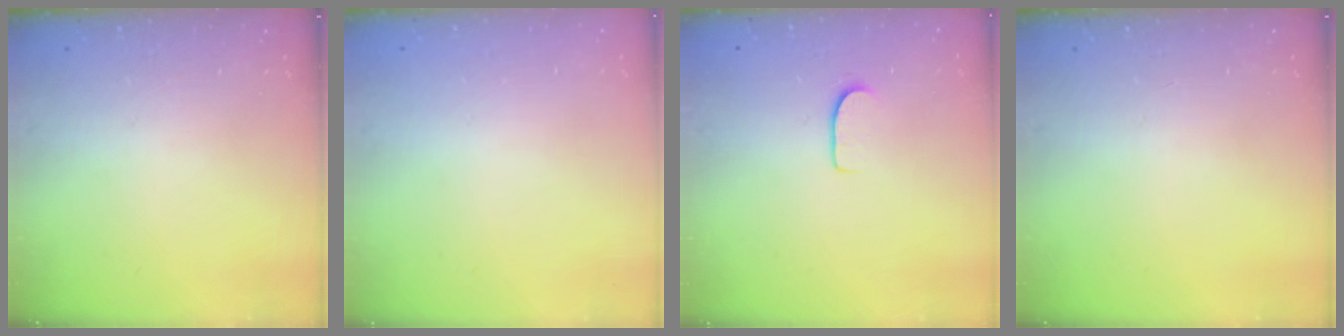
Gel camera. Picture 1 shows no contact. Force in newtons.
{"total": 0.0}
{"total": 6.1, "press": 6.1, "slide": 0.5}
{"total": 0.0}